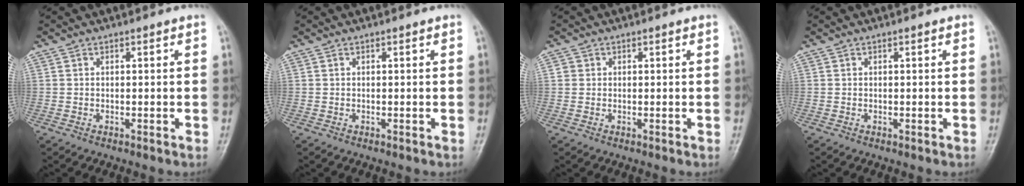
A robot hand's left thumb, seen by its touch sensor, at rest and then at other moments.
{"total": 0.0}
{"total": 1.1, "force": [0.2, 1.0, 0.2], "torque": [0.004, 0.002, 0.002]}
{"total": 0.0}